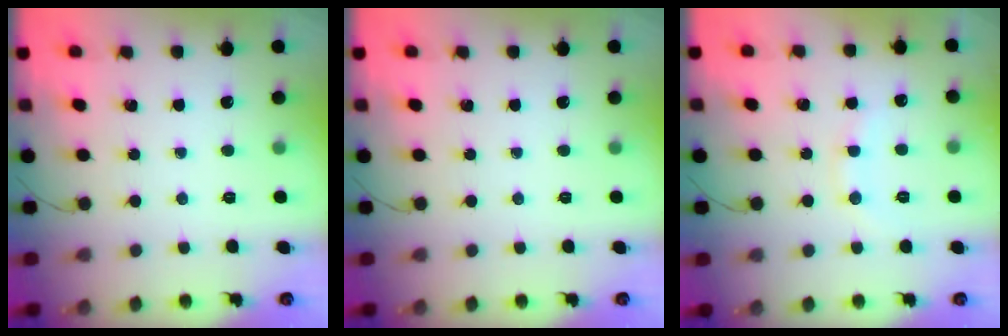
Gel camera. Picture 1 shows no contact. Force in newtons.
{"total": 0.0}
{"total": 9.1, "press": 9.0, "slide": 1.5}